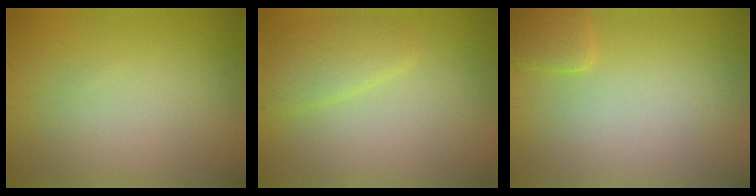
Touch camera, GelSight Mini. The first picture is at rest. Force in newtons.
{"total": 2.7, "press": 2.7, "slide": 0.1}
{"total": 1.5, "press": 1.5, "slide": 0.1}